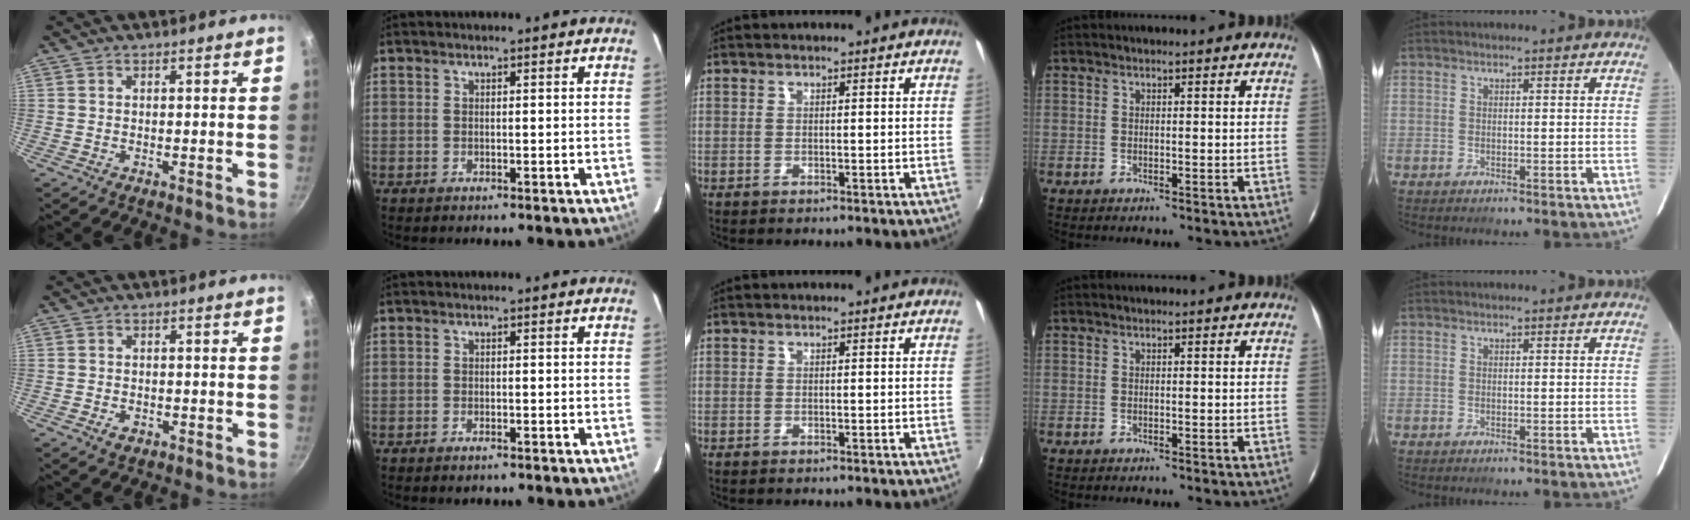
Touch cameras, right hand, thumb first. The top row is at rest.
{"thumb": {"total": 2.3, "force": [-1.1, 1.5, 1.3], "torque": [-0.023, 0.008, -0.017]}, "index": {"total": 1.4, "force": [-1.1, 0.5, 0.6], "torque": [-0.014, 0.001, -0.019]}}